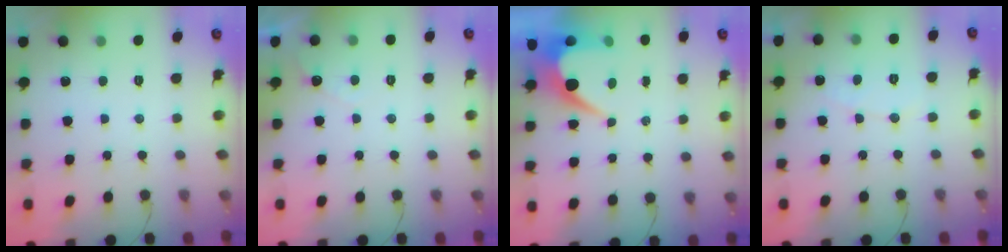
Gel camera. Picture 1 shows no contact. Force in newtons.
{"total": 2.6, "press": 2.6, "slide": 0.1}
{"total": 7.5, "press": 7.4, "slide": 0.4}
{"total": 4.5, "press": 4.5, "slide": 0.3}